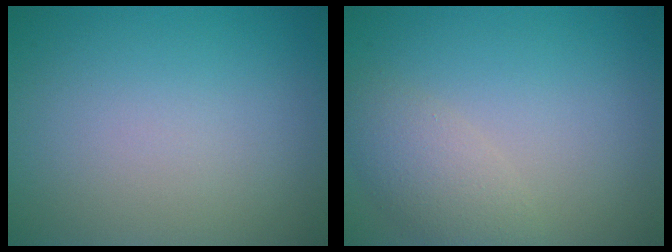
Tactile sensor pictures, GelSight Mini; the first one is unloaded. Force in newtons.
{"total": 3.0, "press": 2.9, "slide": 0.4}